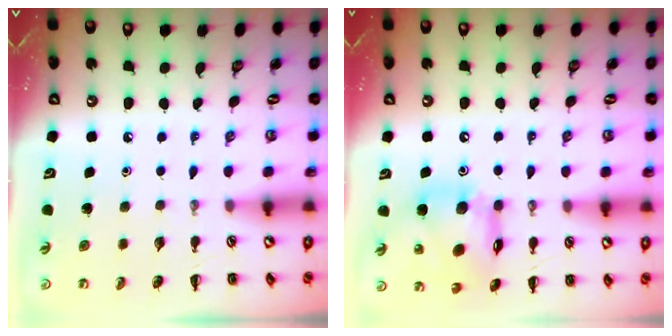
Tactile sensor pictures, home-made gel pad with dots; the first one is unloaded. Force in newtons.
{"total": 13.5, "press": 13.1, "slide": 3.4}